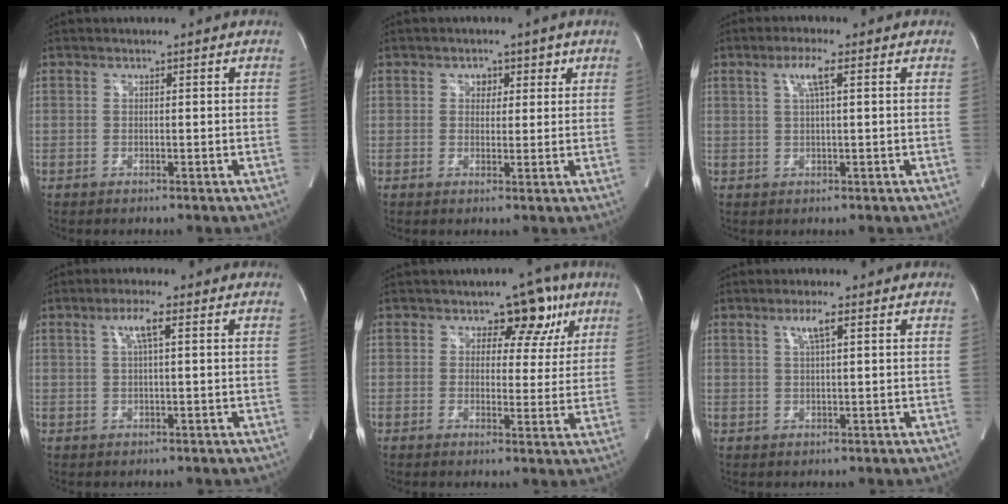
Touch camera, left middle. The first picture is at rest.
{"total": 2.6, "force": [1.2, 2.1, 1.1], "torque": [-0.009, 0.007, 0.015]}
{"total": 3.6, "force": [1.4, 0.0, 3.4], "torque": [-0.067, 0.006, 0.026]}
{"total": 3.5, "force": [1.2, 0.1, 3.2], "torque": [-0.063, 0.006, 0.023]}
{"total": 7.0, "force": [3.5, 4.7, 3.7], "torque": [-0.016, 0.016, 0.040]}
{"total": 3.0, "force": [1.4, 0.1, 2.7], "torque": [-0.053, 0.002, 0.026]}